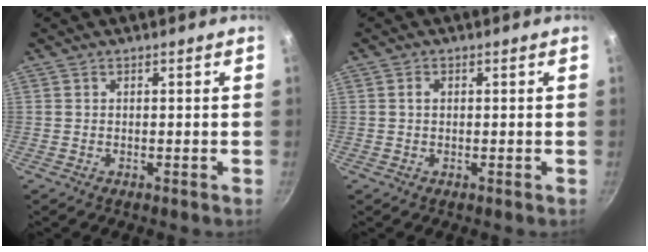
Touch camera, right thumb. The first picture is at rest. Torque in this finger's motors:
{"motor_torque": [-0.42, -0.15, 0.17, 0.01, -0.04]}